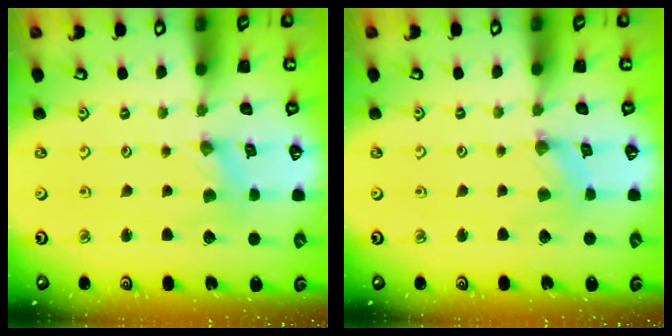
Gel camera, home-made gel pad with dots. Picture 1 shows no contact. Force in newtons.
{"total": 0.8, "press": 0.7, "slide": 0.2}